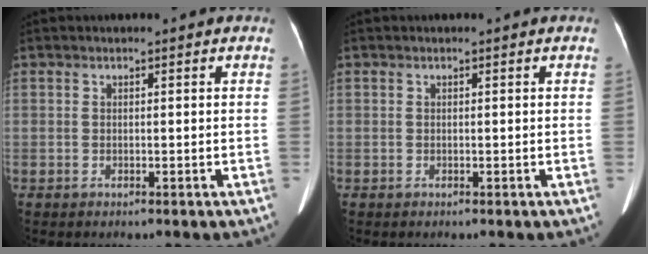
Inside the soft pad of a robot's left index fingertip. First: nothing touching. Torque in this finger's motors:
{"motor_torque": [0.18, -0.01, 0.01, 0.00]}